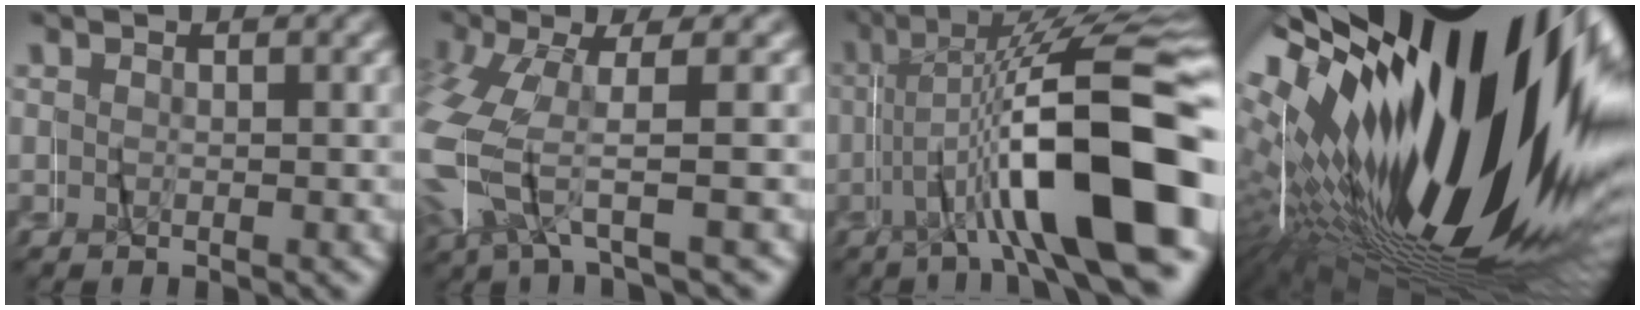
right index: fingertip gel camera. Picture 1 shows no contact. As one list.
[{"total": 7.0, "force": [-1.0, 4.5, 5.3], "torque": [-0.170, -0.019, -0.011]}, {"total": 15.6, "force": [-2.6, 5.5, 14.3], "torque": [-0.217, 0.004, -0.035]}, {"total": 38.6, "force": [-3.5, 20.3, 32.6], "torque": [-0.457, -0.005, -0.045]}]